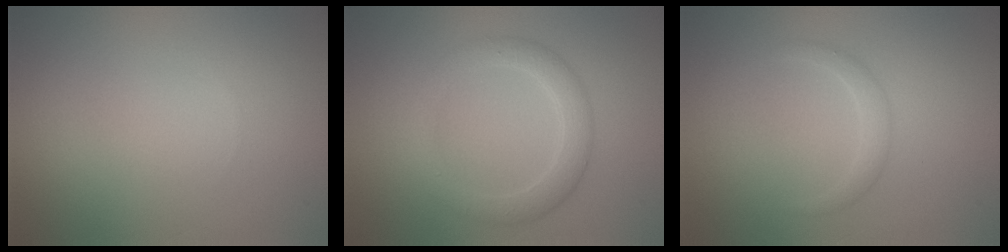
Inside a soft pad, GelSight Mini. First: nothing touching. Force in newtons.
{"total": 3.0, "press": 3.0, "slide": 0.2}
{"total": 1.2, "press": 1.2, "slide": 0.0}